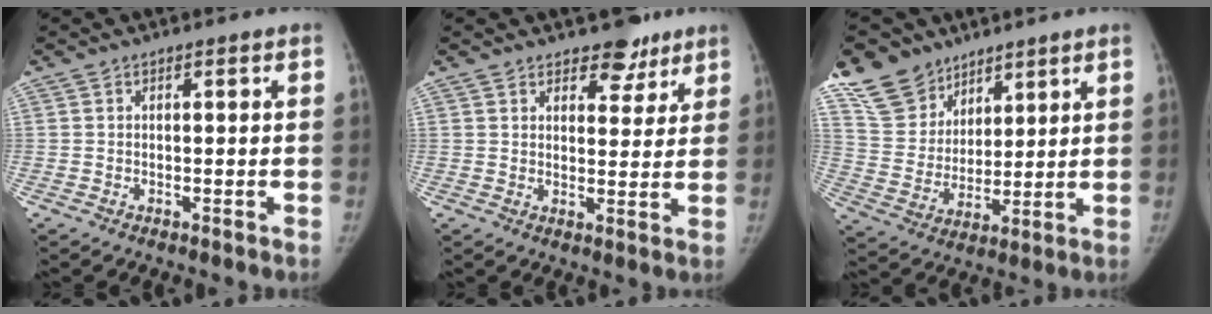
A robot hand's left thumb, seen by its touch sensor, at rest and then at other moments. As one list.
[{"total": 6.1, "force": [4.6, 3.3, 2.2], "torque": [0.004, -0.027, 0.066]}, {"total": 12.4, "force": [9.2, 8.0, 2.3], "torque": [-0.017, -0.045, 0.187]}]